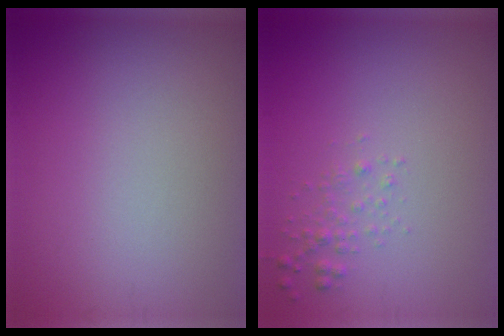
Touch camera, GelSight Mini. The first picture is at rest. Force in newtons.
{"total": 1.1, "press": 1.1, "slide": 0.1}